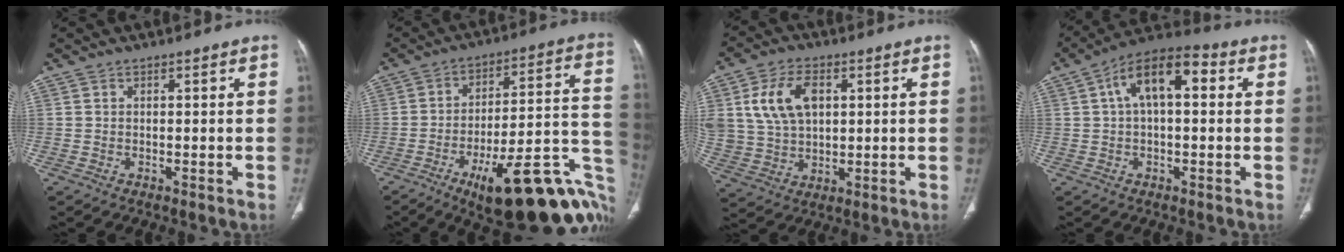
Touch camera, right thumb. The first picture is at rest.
{"total": 28.0, "force": [-12.6, 8.8, 23.4], "torque": [-0.232, 0.068, -0.172]}
{"total": 11.9, "force": [3.5, 8.0, 8.1], "torque": [-0.142, -0.002, 0.073]}
{"total": 11.3, "force": [2.5, 5.5, 9.6], "torque": [-0.157, 0.035, 0.031]}